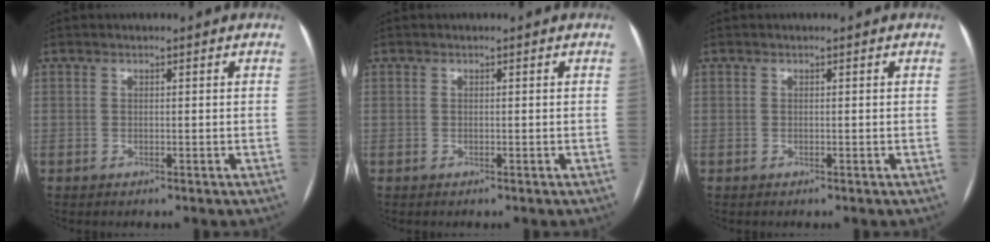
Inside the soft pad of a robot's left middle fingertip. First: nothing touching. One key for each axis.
{"total": 0.0}
{"total": 0.0}